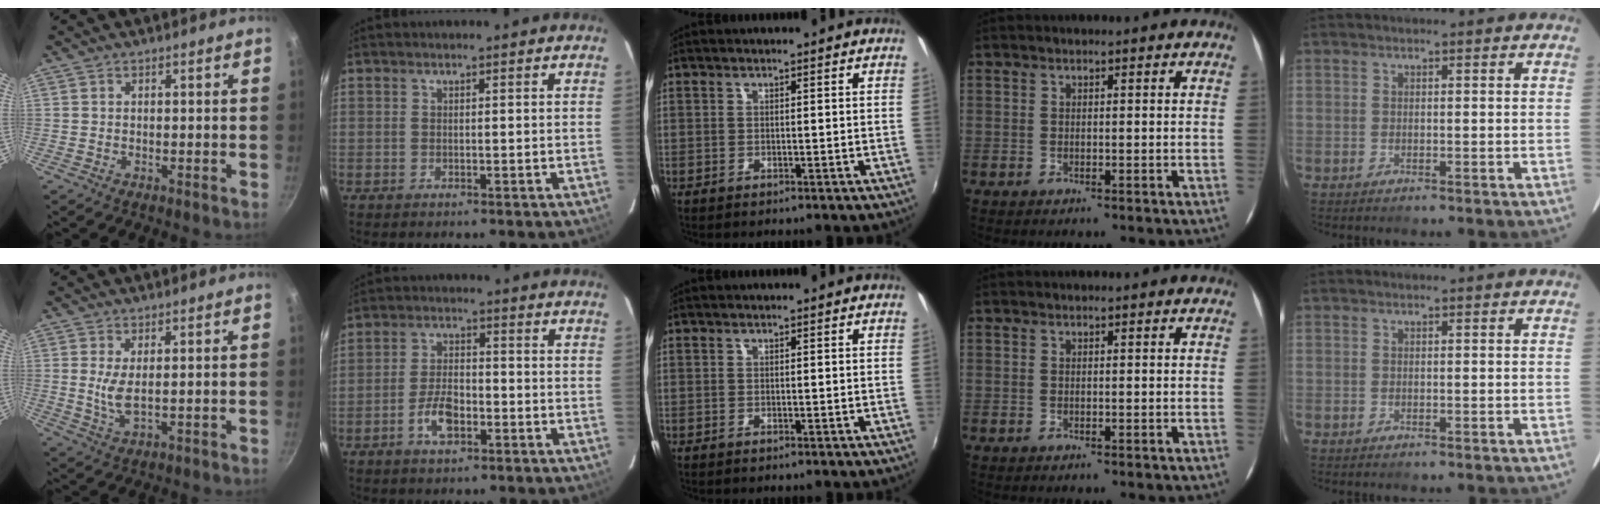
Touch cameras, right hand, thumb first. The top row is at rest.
{"thumb": {"total": 4.5, "force": [0.8, 1.7, 4.1], "torque": [-0.086, -0.010, 0.019]}, "index": {"total": 6.7, "force": [-3.2, 3.4, 4.9], "torque": [-0.102, 0.005, -0.054]}}